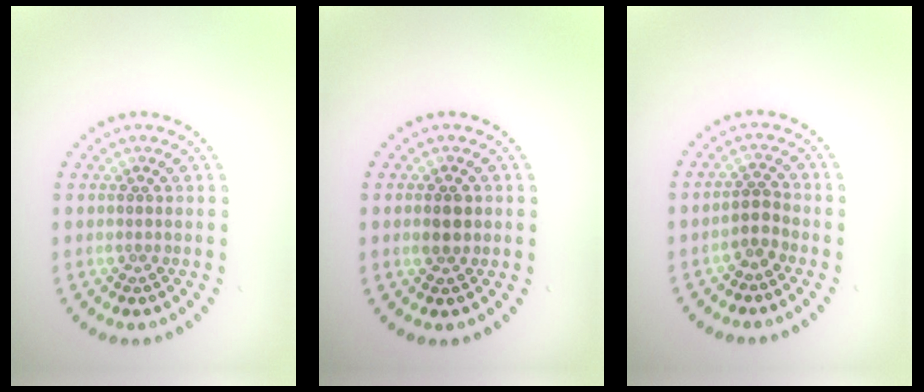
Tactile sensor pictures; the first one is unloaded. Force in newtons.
{"total": 1.7, "press": 1.7, "slide": 0.1}
{"total": 1.8, "press": 1.5, "slide": 1.0}